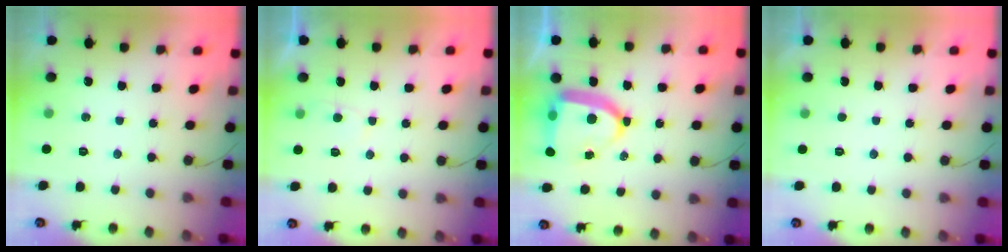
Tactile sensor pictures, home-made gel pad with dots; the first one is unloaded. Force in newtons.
{"total": 2.4, "press": 2.4, "slide": 0.4}
{"total": 14.5, "press": 14.4, "slide": 1.6}
{"total": 1.4, "press": 1.4, "slide": 0.3}